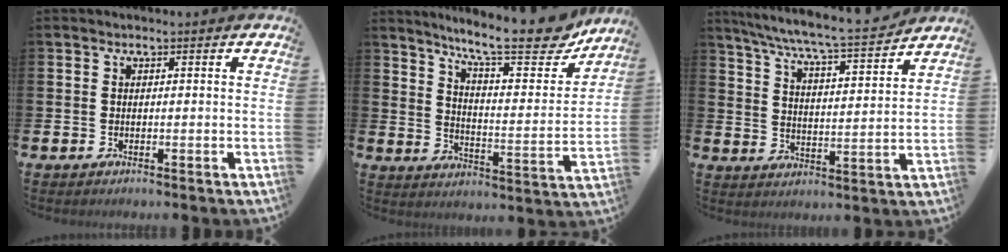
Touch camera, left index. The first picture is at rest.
{"total": 12.7, "force": [10.7, 2.2, 6.5], "torque": [-0.124, -0.063, 0.180]}
{"total": 7.3, "force": [6.8, 0.0, 2.6], "torque": [-0.083, -0.051, 0.115]}